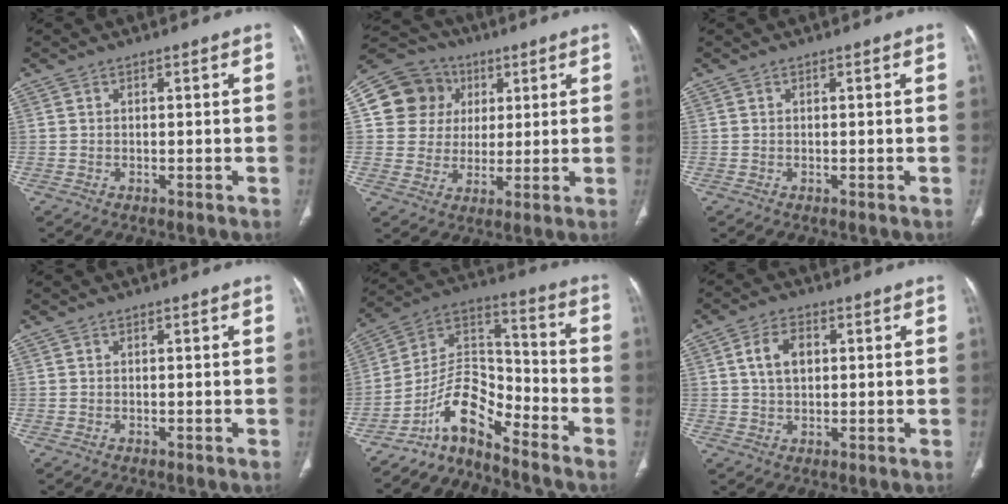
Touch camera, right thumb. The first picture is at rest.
{"total": 12.7, "force": [3.5, 11.7, 3.5], "torque": [-0.037, 0.010, 0.060]}
{"total": 0.0}
{"total": 0.0}
{"total": 10.4, "force": [-8.3, 3.8, 5.1], "torque": [-0.084, 0.104, -0.160]}
{"total": 5.8, "force": [1.3, 3.6, 4.3], "torque": [-0.076, 0.006, 0.023]}